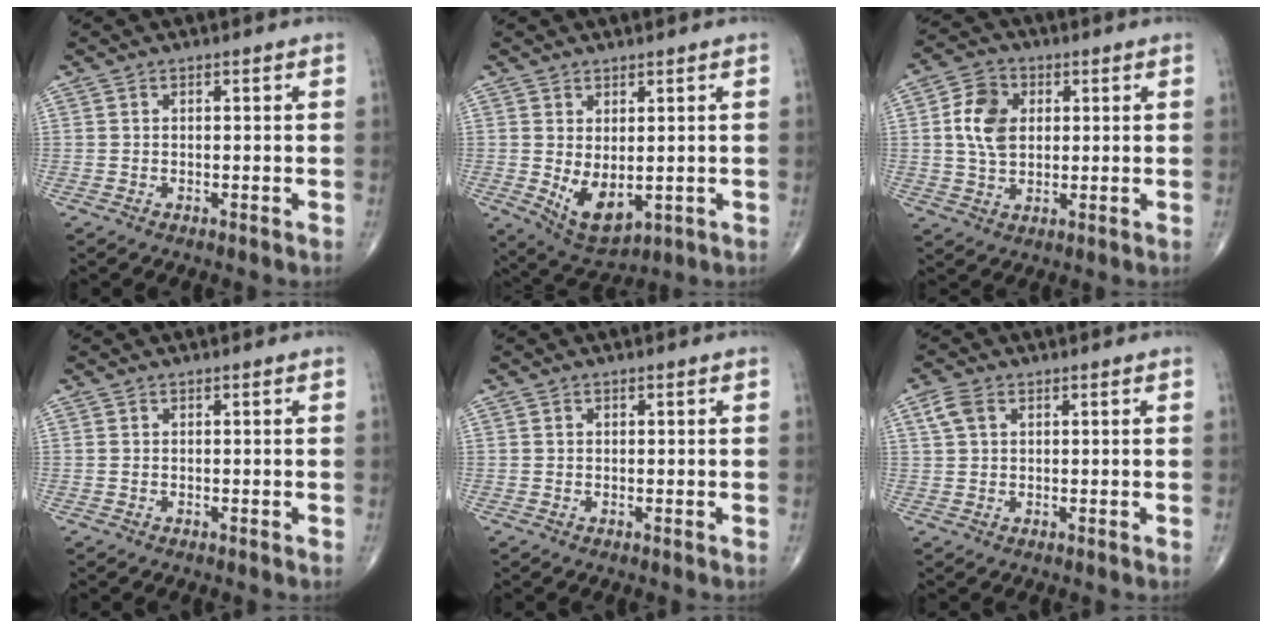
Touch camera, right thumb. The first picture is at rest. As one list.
[{"total": 7.5, "force": [-0.5, 4.1, 6.2], "torque": [-0.090, -0.010, 0.015]}, {"total": 8.4, "force": [1.4, 6.1, 5.6], "torque": [-0.092, 0.001, 0.023]}, {"total": 0.0}, {"total": 0.0}, {"total": 3.4, "force": [1.4, 2.2, 2.2], "torque": [-0.052, 0.010, 0.029]}]